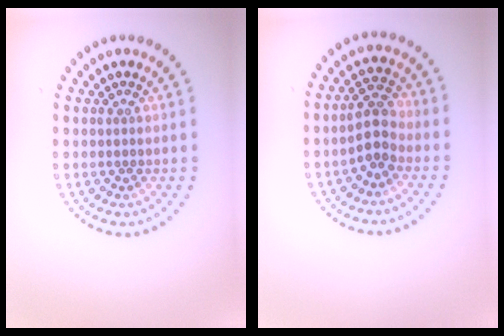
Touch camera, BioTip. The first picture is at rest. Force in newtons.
{"total": 2.7, "press": 2.6, "slide": 0.9}